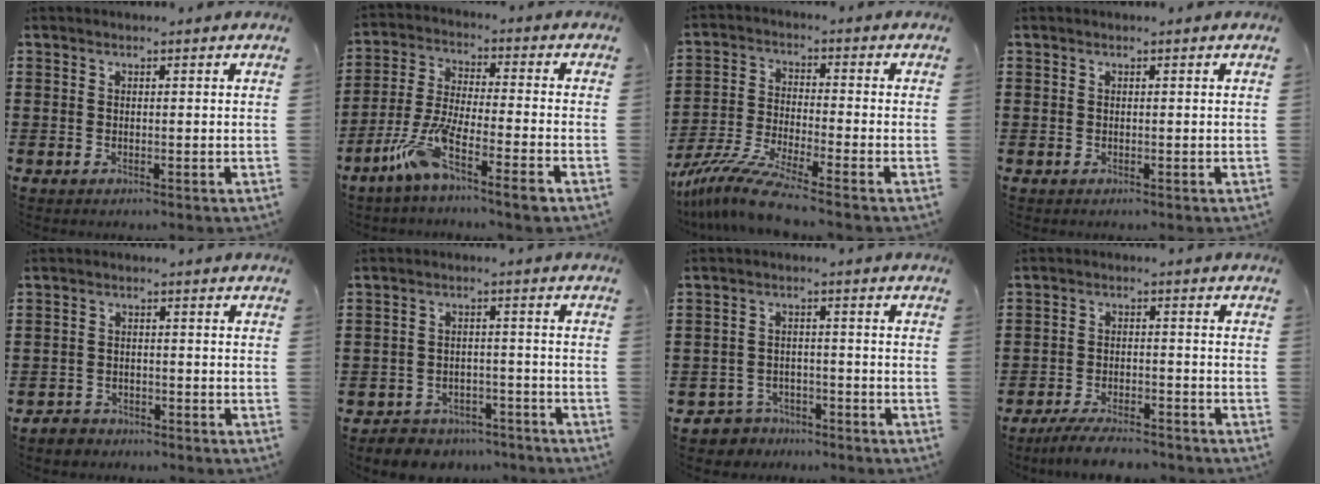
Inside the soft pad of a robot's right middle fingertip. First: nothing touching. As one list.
[{"total": 9.5, "force": [-6.1, 1.3, 7.1], "torque": [-0.163, -0.008, -0.122]}, {"total": 8.3, "force": [-6.9, 0.3, 4.6], "torque": [-0.109, -0.012, -0.138]}, {"total": 0.0}, {"total": 2.1, "force": [-1.9, 0.7, -0.2], "torque": [-0.004, 0.003, -0.044]}, {"total": 4.0, "force": [-3.9, 1.0, -0.2], "torque": [-0.003, 0.005, -0.084]}, {"total": 3.2, "force": [-3.0, 1.1, -0.1], "torque": [-0.016, 0.000, -0.068]}, {"total": 4.9, "force": [-4.6, 0.6, 1.5], "torque": [-0.031, 0.000, -0.091]}]